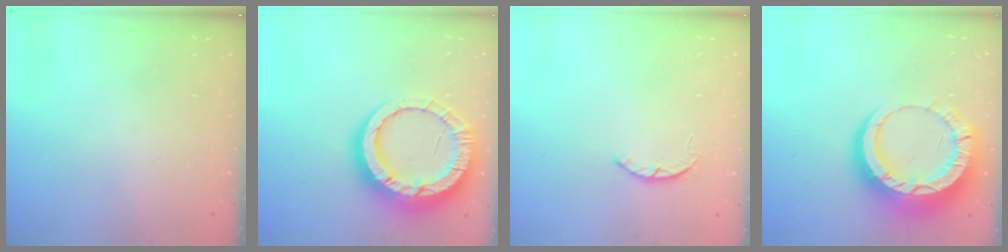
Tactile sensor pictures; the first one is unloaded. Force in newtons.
{"total": 19.3, "press": 19.2, "slide": 1.9}
{"total": 2.5, "press": 2.5, "slide": 0.5}
{"total": 18.7, "press": 18.6, "slide": 1.9}